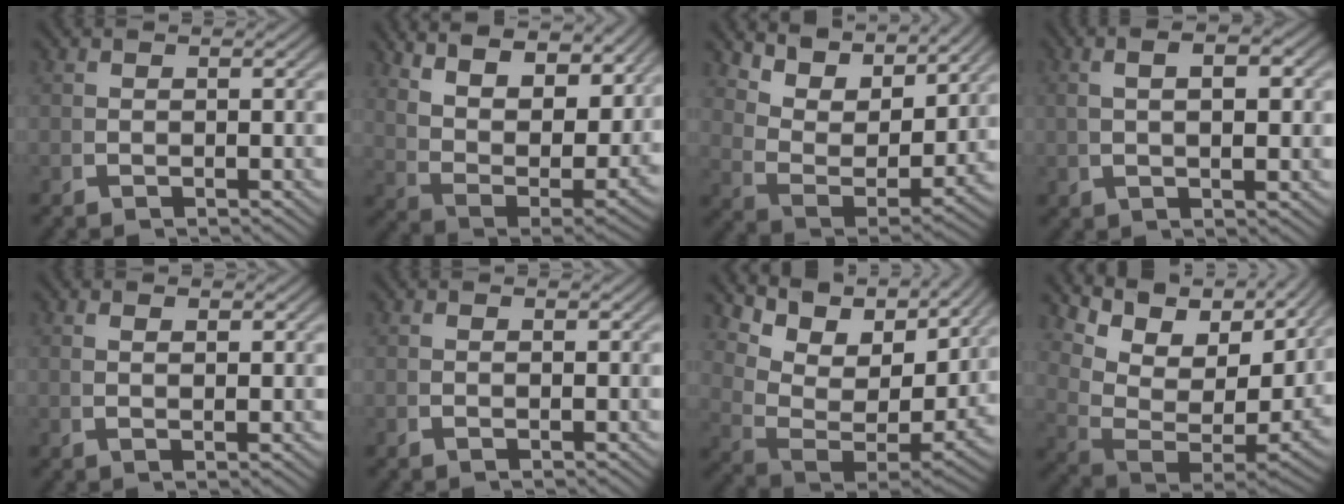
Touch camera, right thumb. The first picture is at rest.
{"total": 13.6, "force": [5.1, 8.1, 9.8], "torque": [-0.188, -0.024, 0.097]}
{"total": 8.8, "force": [4.5, 4.5, 6.0], "torque": [-0.137, -0.012, 0.082]}
{"total": 4.1, "force": [1.1, 0.9, 3.8], "torque": [-0.059, 0.012, 0.021]}
{"total": 1.3, "force": [0.7, -0.1, 1.0], "torque": [-0.014, 0.002, 0.017]}
{"total": 0.5, "force": [0.0, 0.0, 0.5], "torque": [-0.012, 0.001, 0.000]}
{"total": 11.2, "force": [3.4, 6.0, 8.8], "torque": [-0.169, -0.023, 0.067]}
{"total": 12.9, "force": [2.3, 7.4, 10.3], "torque": [-0.177, -0.022, 0.052]}